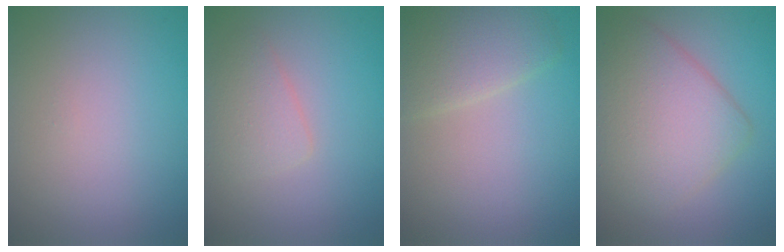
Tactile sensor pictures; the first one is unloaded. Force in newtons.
{"total": 2.4, "press": 2.4, "slide": 0.1}
{"total": 3.8, "press": 3.8, "slide": 0.2}
{"total": 6.6, "press": 6.6, "slide": 0.3}